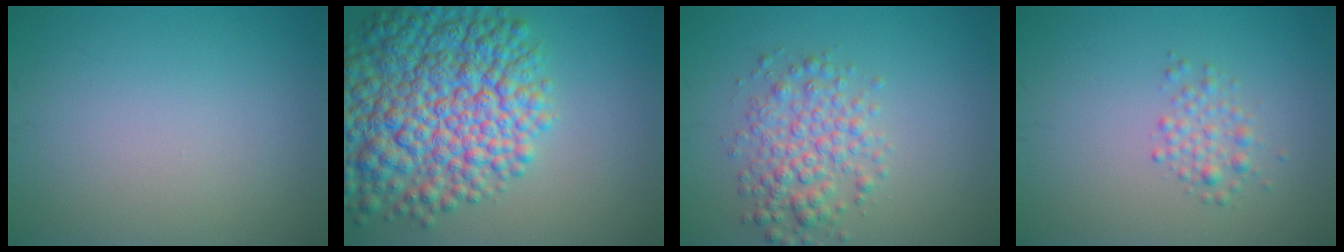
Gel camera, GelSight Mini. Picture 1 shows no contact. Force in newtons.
{"total": 12.4, "press": 12.4, "slide": 0.5}
{"total": 4.0, "press": 4.0, "slide": 0.1}
{"total": 1.8, "press": 1.8, "slide": 0.1}